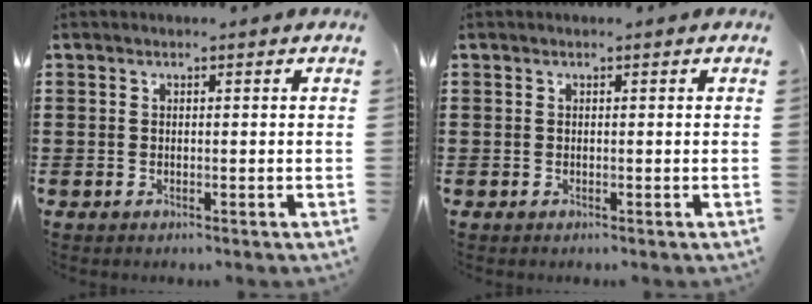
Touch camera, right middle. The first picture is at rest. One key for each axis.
{"total": 0.0}